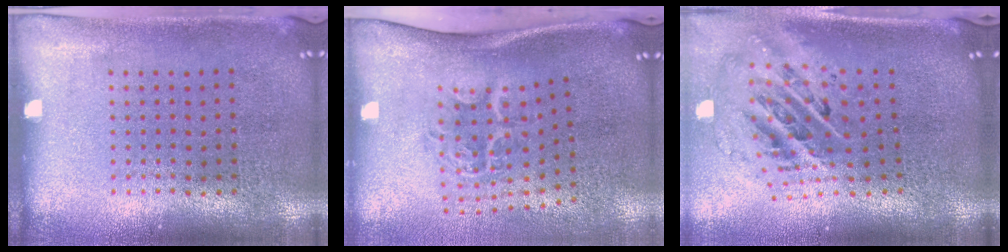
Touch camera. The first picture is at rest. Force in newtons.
{"total": 2.1, "press": 1.4, "slide": 1.6}
{"total": 2.7, "press": 1.8, "slide": 1.9}